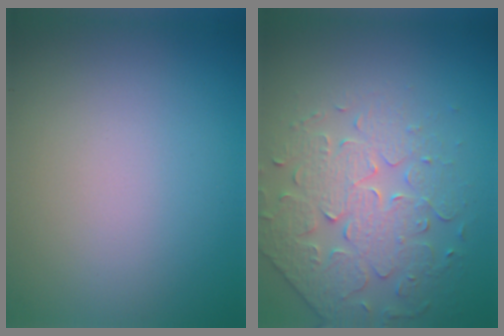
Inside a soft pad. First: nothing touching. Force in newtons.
{"total": 4.2, "press": 4.1, "slide": 1.2}